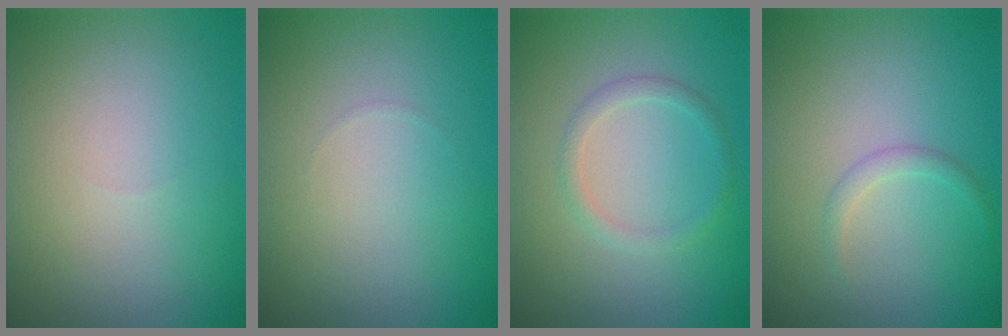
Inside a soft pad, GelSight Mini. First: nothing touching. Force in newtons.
{"total": 0.0}
{"total": 1.5, "press": 1.5, "slide": 0.1}
{"total": 1.0, "press": 1.0, "slide": 0.1}